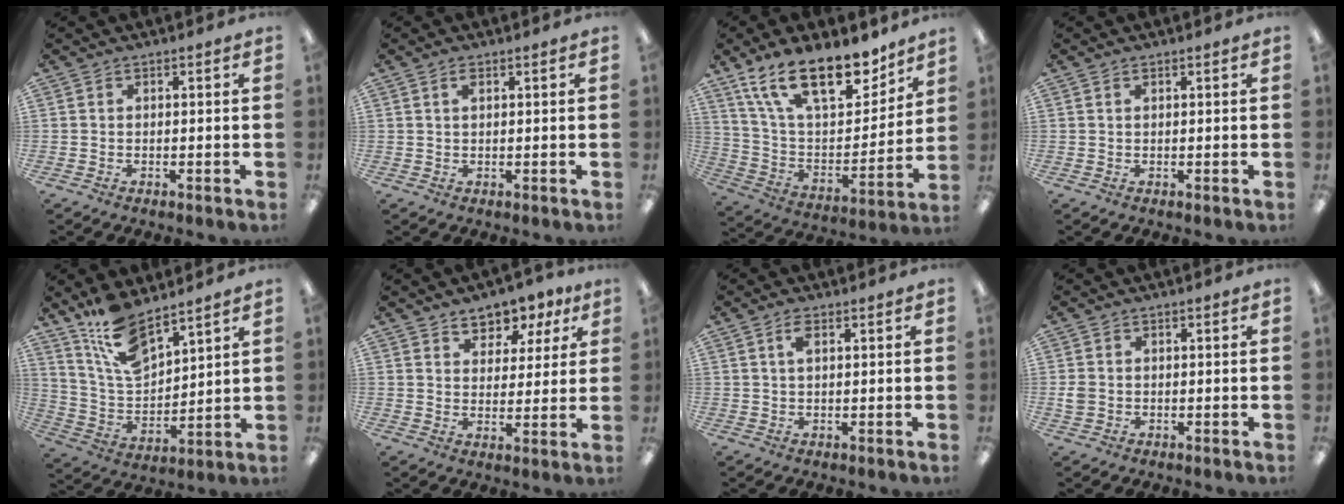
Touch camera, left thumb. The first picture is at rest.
{"total": 1.6, "force": [0.9, 0.8, 1.1], "torque": [-0.024, 0.003, 0.015]}
{"total": 22.5, "force": [15.4, 9.5, 13.3], "torque": [-0.224, -0.090, 0.272]}
{"total": 0.6, "force": [0.4, 0.3, 0.4], "torque": [-0.008, 0.003, 0.007]}
{"total": 12.8, "force": [10.2, 4.5, 6.2], "torque": [-0.146, -0.050, 0.193]}
{"total": 7.1, "force": [5.6, 4.2, 1.5], "torque": [-0.020, -0.038, 0.098]}
{"total": 2.7, "force": [1.3, 1.2, 2.0], "torque": [-0.037, 0.002, 0.021]}
{"total": 2.4, "force": [-0.1, 2.1, 1.2], "torque": [-0.013, 0.002, -0.003]}